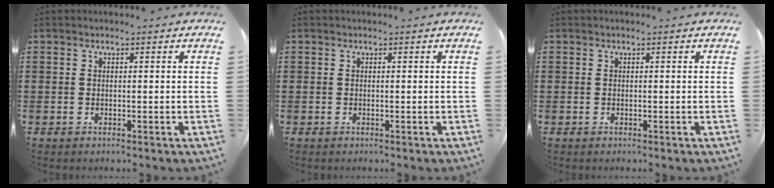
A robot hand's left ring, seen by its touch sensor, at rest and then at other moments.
{"total": 0.0}
{"total": 0.0}